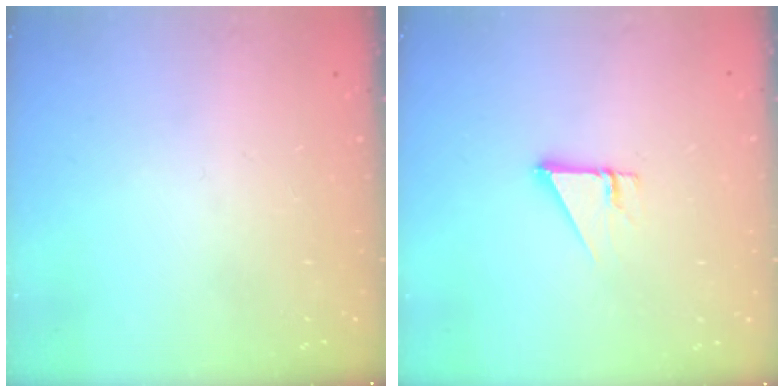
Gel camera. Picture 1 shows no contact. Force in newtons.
{"total": 2.7, "press": 2.7, "slide": 0.2}